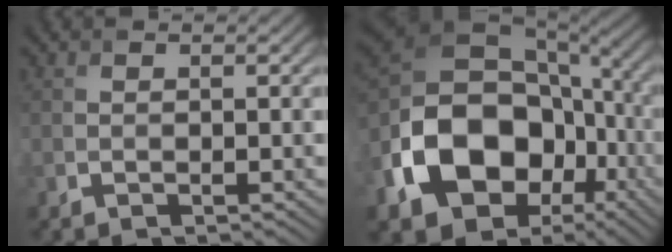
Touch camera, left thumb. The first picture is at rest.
{"total": 19.8, "force": [-3.3, 14.6, 13.0], "torque": [-0.302, -0.015, -0.044]}